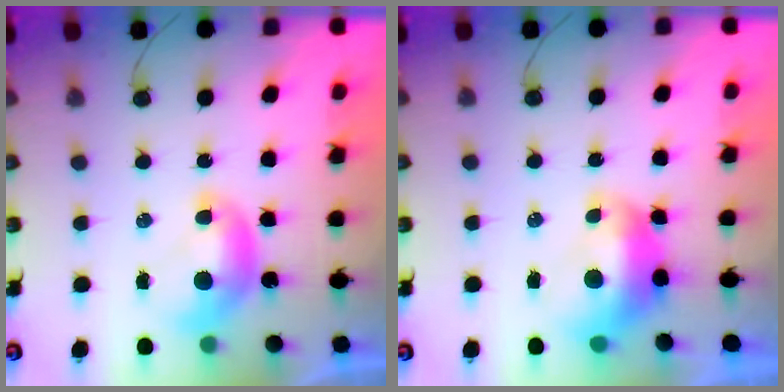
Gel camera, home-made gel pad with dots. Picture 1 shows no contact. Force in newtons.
{"total": 2.1, "press": 2.0, "slide": 0.6}